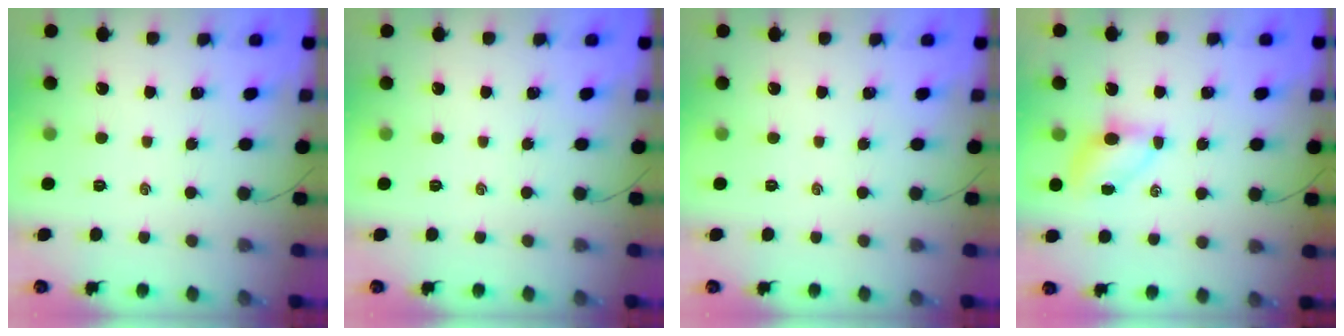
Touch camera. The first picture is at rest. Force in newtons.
{"total": 0.0}
{"total": 0.0}
{"total": 4.6, "press": 4.5, "slide": 0.9}